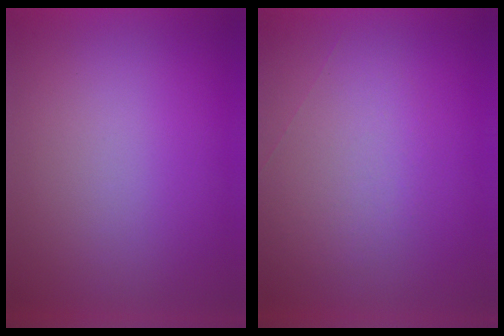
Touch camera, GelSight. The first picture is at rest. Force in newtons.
{"total": 1.0}